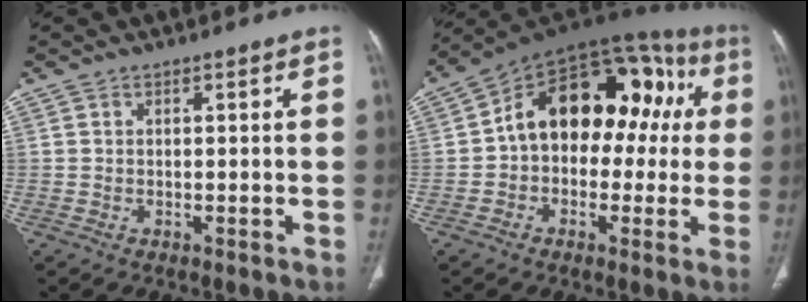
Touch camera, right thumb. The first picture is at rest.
{"total": 21.1, "force": [2.3, 13.6, 15.9], "torque": [-0.184, 0.059, 0.023]}